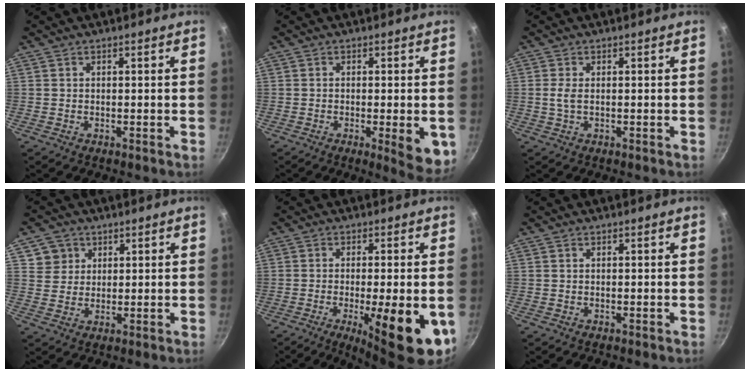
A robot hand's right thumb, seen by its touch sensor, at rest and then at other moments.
{"total": 7.2, "force": [-1.8, 1.9, 6.8], "torque": [-0.076, -0.005, -0.019]}
{"total": 2.1, "force": [0.1, 1.0, 1.8], "torque": [-0.042, 0.000, 0.002]}
{"total": 4.8, "force": [2.2, 4.2, 0.4], "torque": [0.029, 0.005, 0.039]}
{"total": 14.7, "force": [-4.7, 3.6, 13.5], "torque": [-0.177, 0.000, -0.059]}
{"total": 0.0}